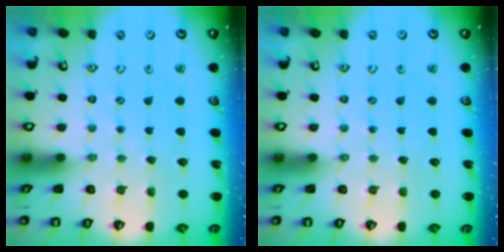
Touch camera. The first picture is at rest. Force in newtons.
{"total": 0.0}